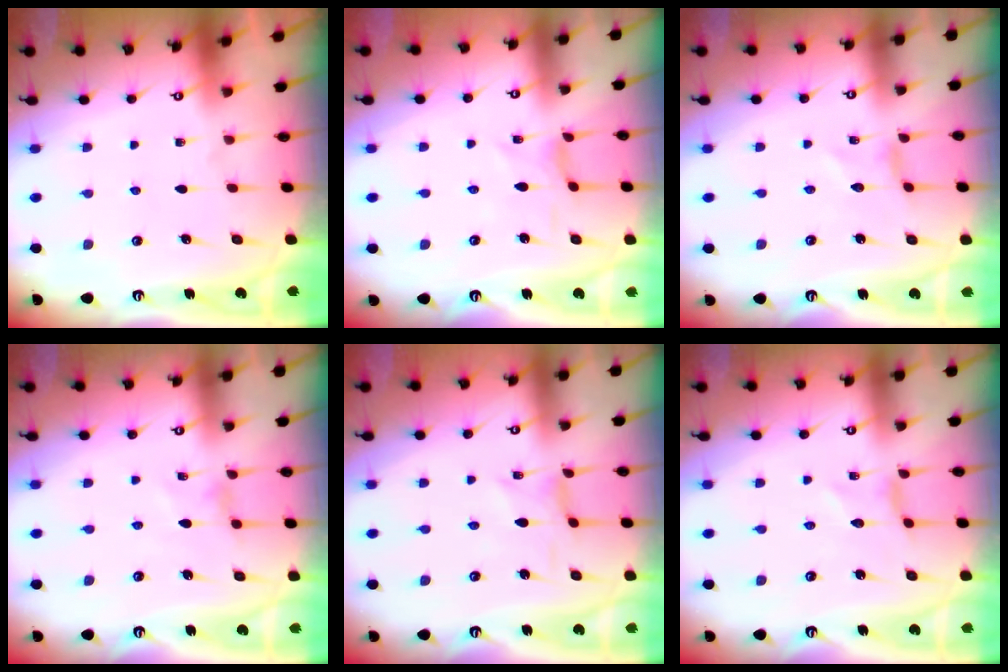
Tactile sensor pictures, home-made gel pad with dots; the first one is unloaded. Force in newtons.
{"total": 1.8, "press": 1.8, "slide": 0.3}
{"total": 0.0}
{"total": 1.3, "press": 1.3, "slide": 0.3}
{"total": 0.5, "press": 0.5, "slide": 0.1}
{"total": 0.0}